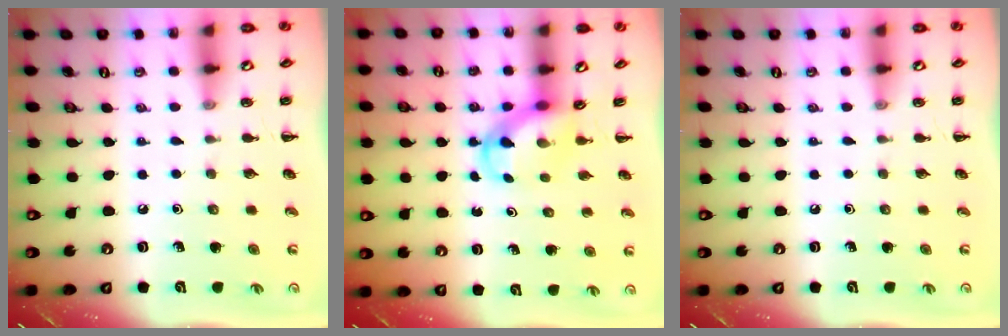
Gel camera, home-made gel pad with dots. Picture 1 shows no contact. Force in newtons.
{"total": 4.6, "press": 4.6, "slide": 0.1}
{"total": 0.0}